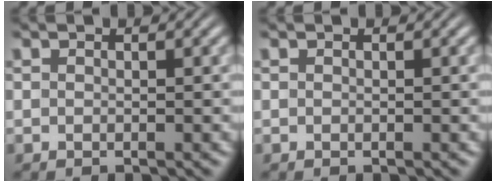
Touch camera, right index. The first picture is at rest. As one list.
[{"total": 0.0}]